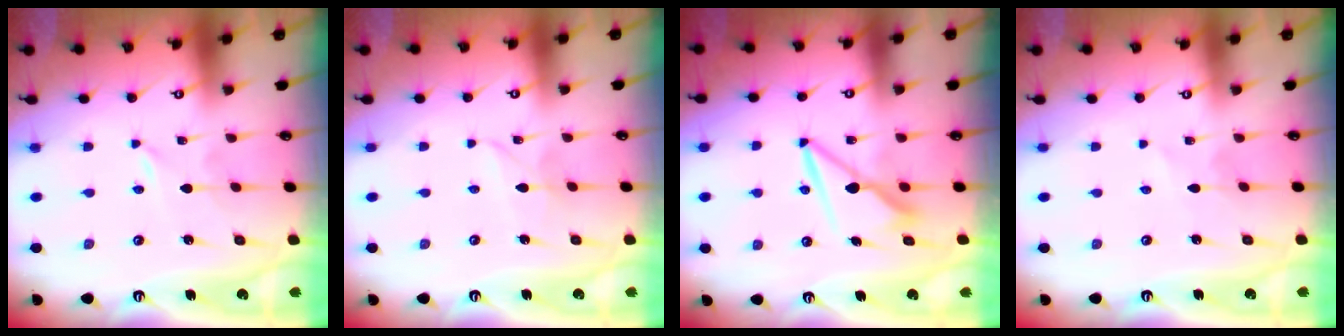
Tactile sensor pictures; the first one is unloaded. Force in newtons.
{"total": 2.8, "press": 2.8, "slide": 0.2}
{"total": 8.1, "press": 8.0, "slide": 1.3}
{"total": 1.5, "press": 1.4, "slide": 0.2}